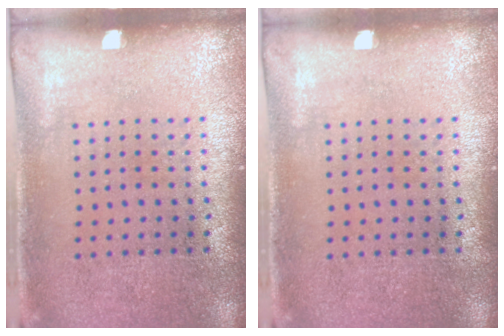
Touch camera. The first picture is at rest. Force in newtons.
{"total": 0.0}